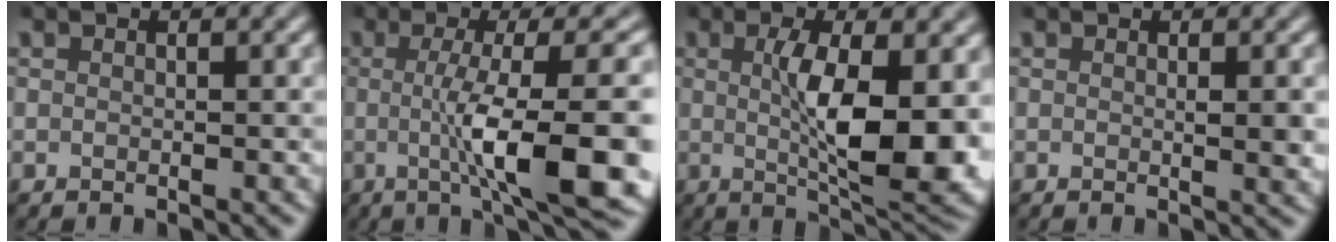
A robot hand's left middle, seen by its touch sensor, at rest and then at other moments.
{"total": 10.4, "force": [-1.1, 2.3, 10.1], "torque": [-0.137, -0.008, -0.016]}
{"total": 8.4, "force": [0.3, 2.4, 8.1], "torque": [-0.132, -0.012, 0.012]}
{"total": 1.5, "force": [0.2, 0.3, 1.4], "torque": [-0.018, -0.002, 0.002]}